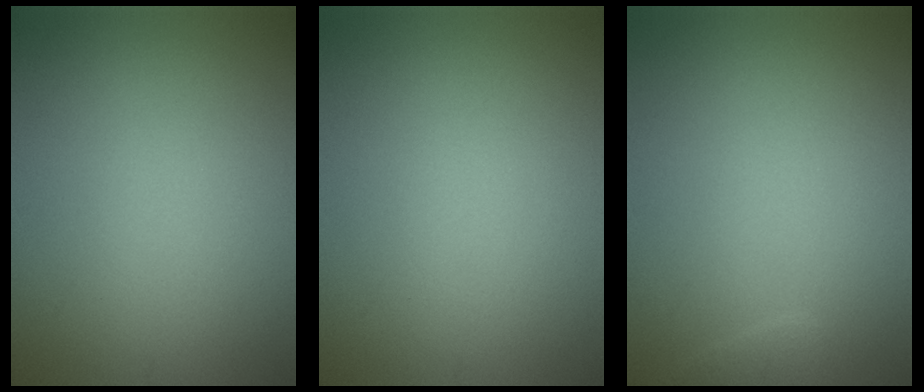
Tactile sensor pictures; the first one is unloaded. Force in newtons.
{"total": 0.0}
{"total": 1.3, "press": 1.3, "slide": 0.1}